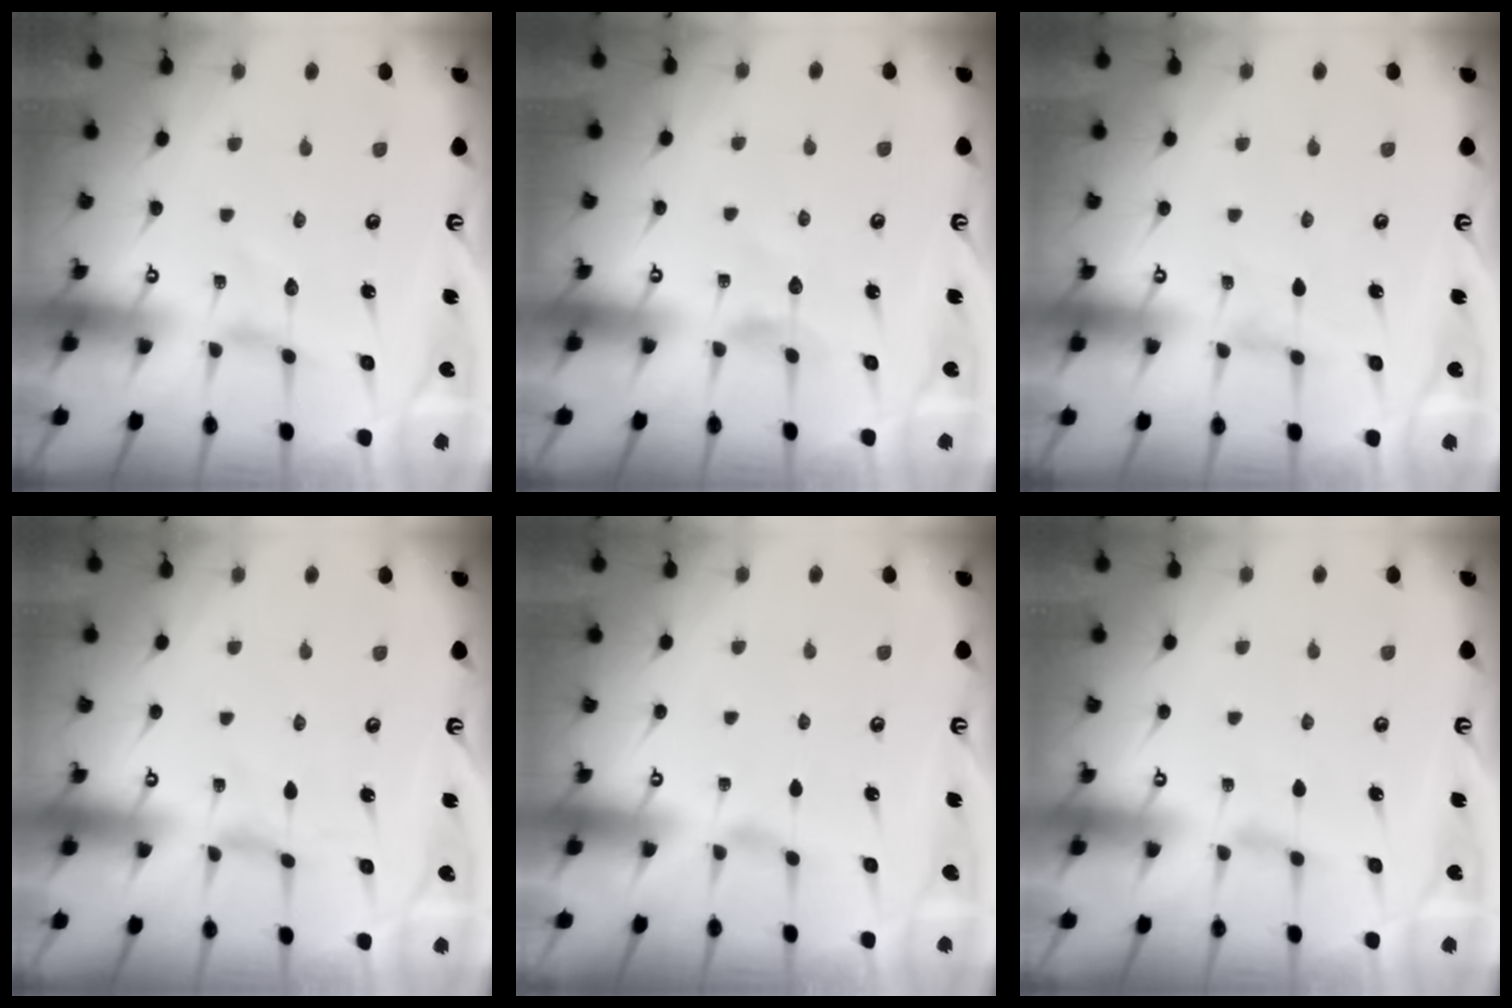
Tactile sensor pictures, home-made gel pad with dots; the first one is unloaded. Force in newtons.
{"total": 2.7, "press": 2.7, "slide": 0.3}
{"total": 0.0}
{"total": 0.0}
{"total": 0.0}
{"total": 1.4, "press": 1.4, "slide": 0.4}